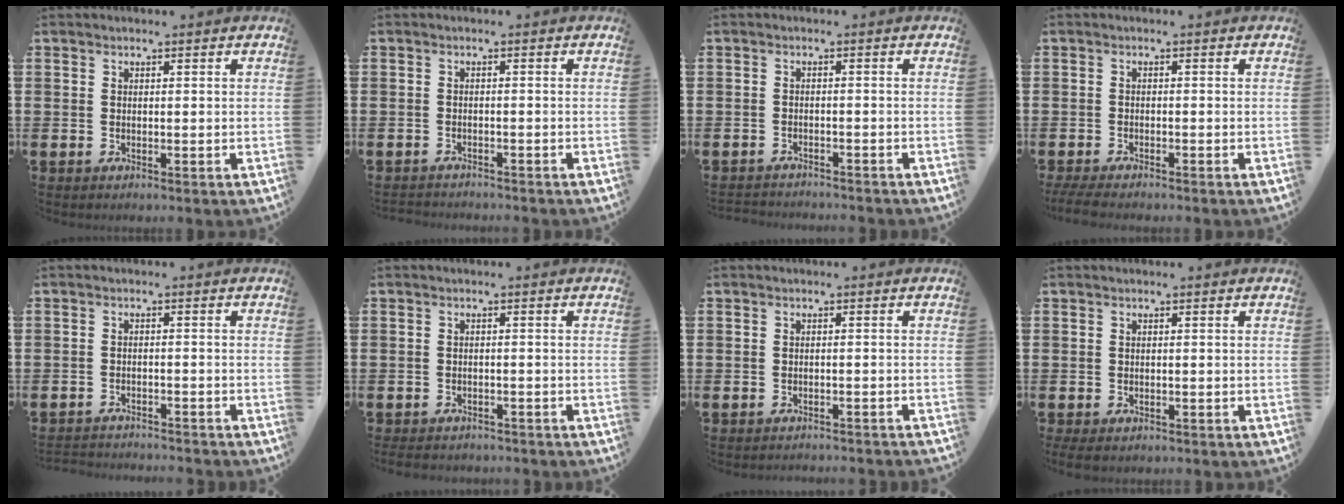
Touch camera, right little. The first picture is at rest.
{"total": 1.2, "force": [-1.2, 0.0, -0.1], "torque": [-0.001, 0.002, -0.025]}
{"total": 1.5, "force": [-1.5, 0.0, -0.1], "torque": [-0.002, 0.003, -0.033]}
{"total": 1.7, "force": [-1.5, 0.2, 0.9], "torque": [-0.013, 0.003, -0.028]}
{"total": 2.1, "force": [-2.1, -0.1, -0.3], "torque": [-0.001, 0.002, -0.046]}
{"total": 1.4, "force": [-1.4, 0.2, 0.0], "torque": [-0.006, 0.001, -0.030]}
{"total": 1.2, "force": [-1.1, -0.1, -0.1], "torque": [0.000, 0.003, -0.024]}
{"total": 0.7, "force": [-0.5, 0.3, 0.4], "torque": [-0.010, 0.000, -0.010]}